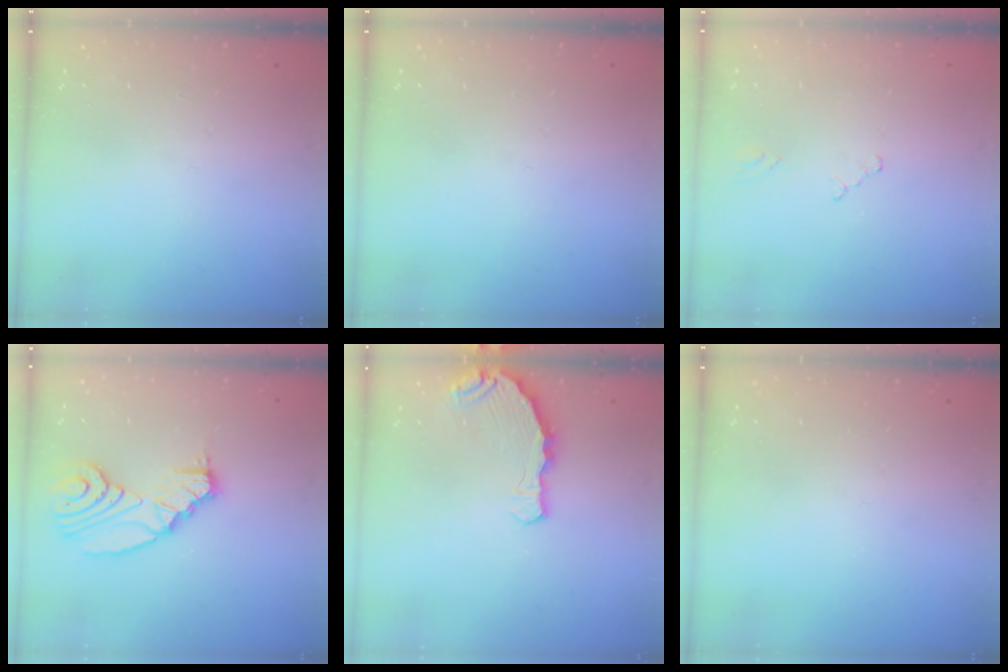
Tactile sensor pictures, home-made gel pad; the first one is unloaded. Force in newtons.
{"total": 0.0}
{"total": 0.0}
{"total": 13.6, "press": 12.8, "slide": 4.4}
{"total": 8.1, "press": 6.5, "slide": 4.9}
{"total": 0.0}